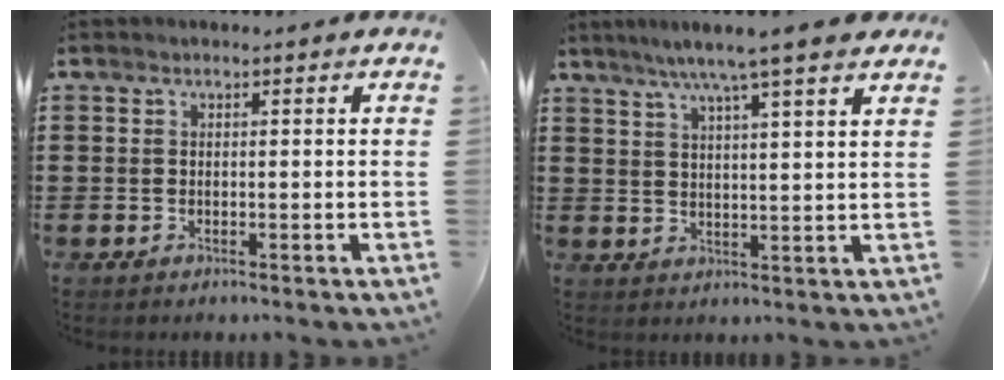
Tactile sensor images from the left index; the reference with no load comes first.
{"total": 6.5, "force": [5.1, -0.2, 4.0], "torque": [-0.092, -0.011, 0.087]}